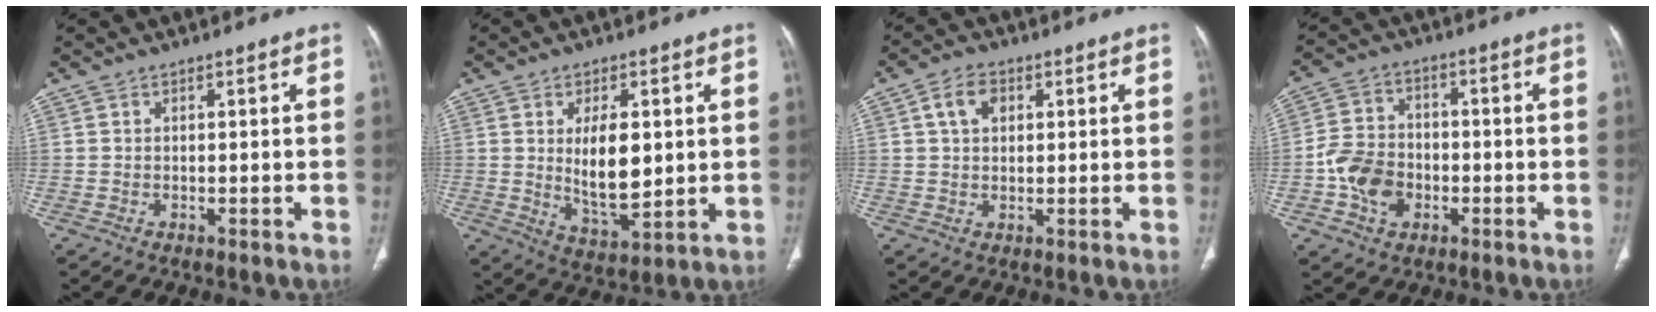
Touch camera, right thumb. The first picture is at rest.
{"total": 10.4, "force": [1.2, 4.9, 9.1], "torque": [-0.133, -0.023, 0.033]}
{"total": 4.9, "force": [1.6, 3.4, 3.2], "torque": [-0.047, 0.006, 0.027]}
{"total": 9.5, "force": [-2.8, 7.3, 5.4], "torque": [-0.079, 0.019, -0.054]}